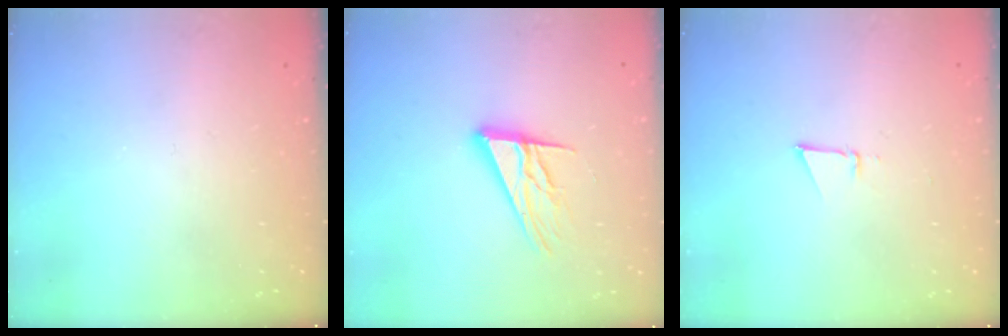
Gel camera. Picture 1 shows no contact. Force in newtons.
{"total": 13.3, "press": 13.1, "slide": 2.5}
{"total": 3.0, "press": 2.9, "slide": 0.8}